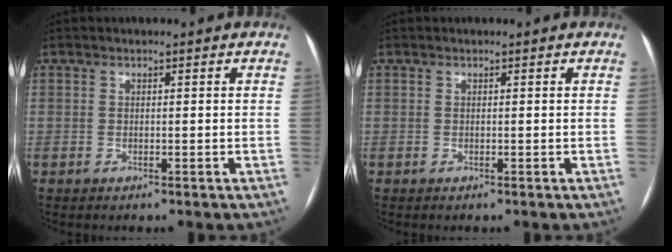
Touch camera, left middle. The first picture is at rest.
{"total": 0.0}